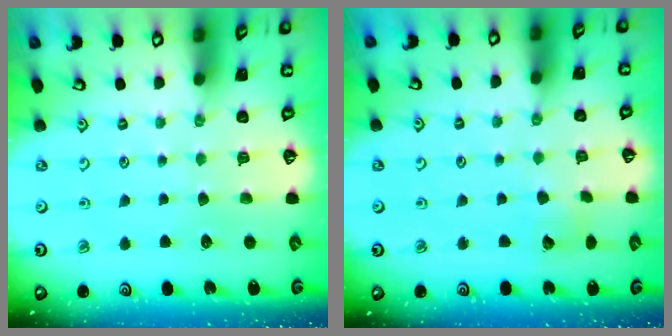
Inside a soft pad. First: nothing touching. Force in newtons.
{"total": 5.2, "press": 5.1, "slide": 0.8}